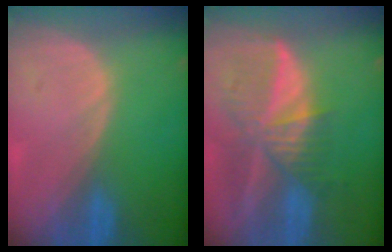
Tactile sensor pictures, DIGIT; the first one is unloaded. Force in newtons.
{"total": 9.3, "press": 8.1, "slide": 4.6}